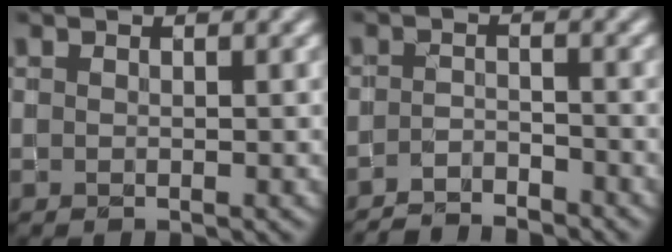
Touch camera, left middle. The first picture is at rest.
{"total": 3.3, "force": [-3.3, 0.4, 0.7], "torque": [-0.011, -0.004, -0.063]}